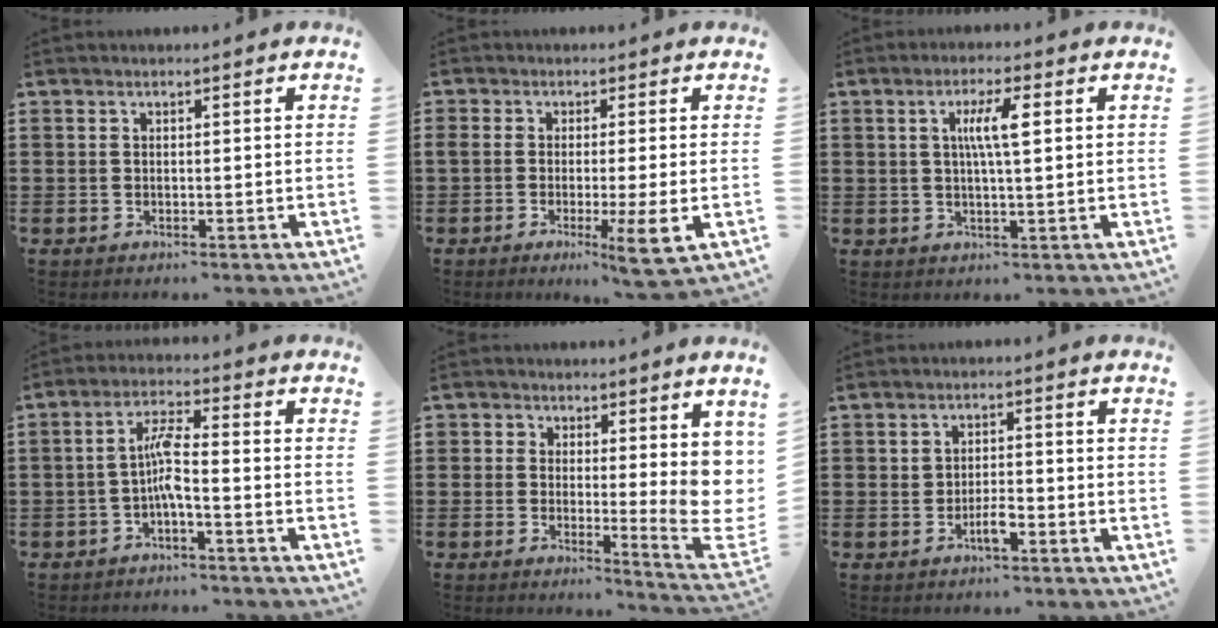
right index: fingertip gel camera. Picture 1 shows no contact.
{"total": 6.0, "force": [-1.8, 0.6, 5.7], "torque": [-0.100, -0.012, -0.027]}
{"total": 5.1, "force": [1.0, 0.8, 4.9], "torque": [-0.097, 0.006, 0.013]}
{"total": 5.0, "force": [-1.5, 0.9, 4.6], "torque": [-0.093, 0.004, -0.031]}
{"total": 5.7, "force": [1.9, 3.5, 4.1], "torque": [-0.044, -0.023, 0.035]}
{"total": 3.1, "force": [-1.2, 1.1, 2.6], "torque": [-0.046, 0.004, -0.022]}